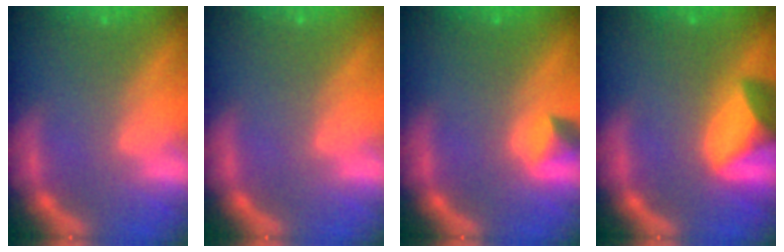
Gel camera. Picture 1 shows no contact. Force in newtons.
{"total": 0.0}
{"total": 1.9}
{"total": 8.4}